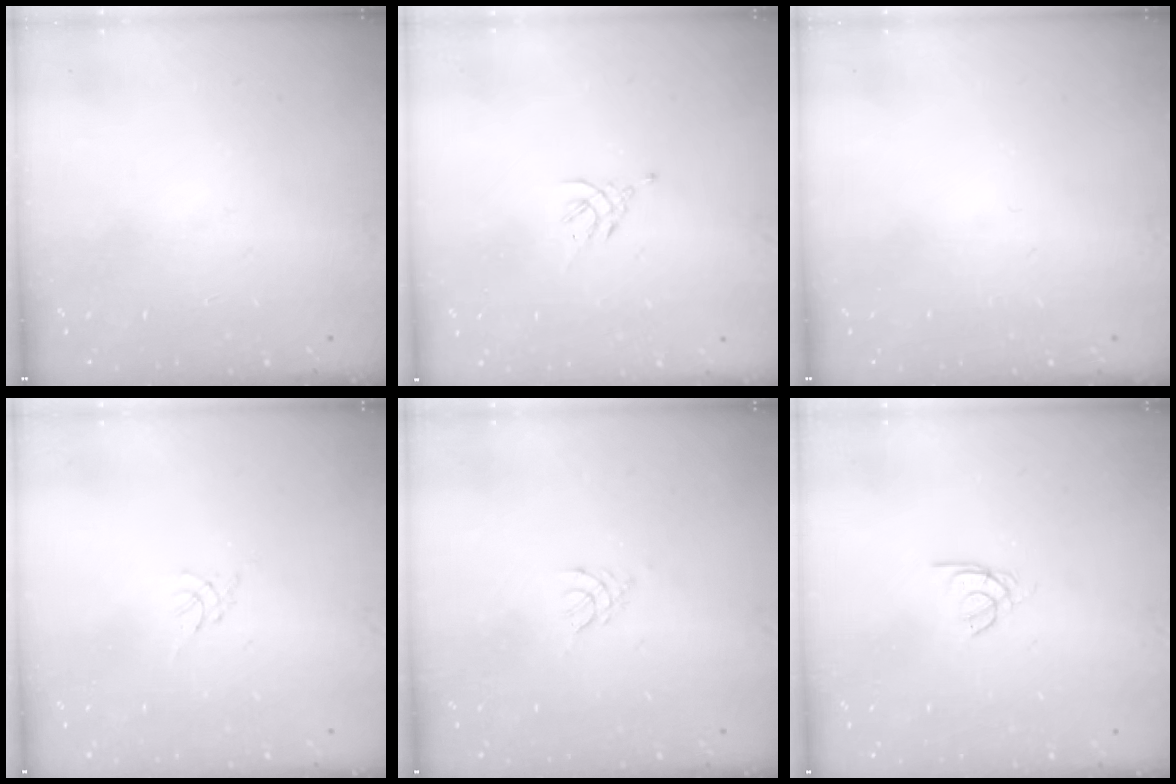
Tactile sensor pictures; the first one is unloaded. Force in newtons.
{"total": 1.9, "press": 1.8, "slide": 0.5}
{"total": 0.0}
{"total": 0.0}
{"total": 2.8, "press": 2.7, "slide": 0.6}
{"total": 2.2, "press": 2.2, "slide": 0.2}